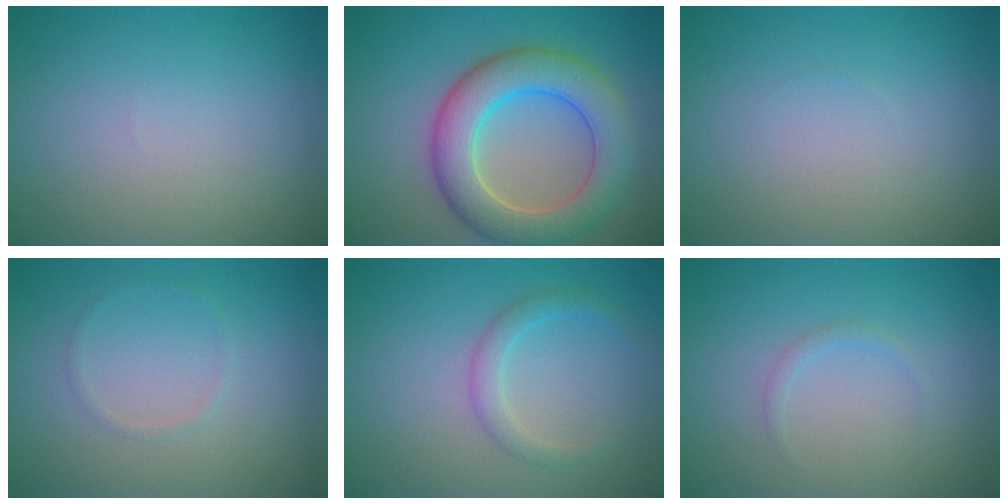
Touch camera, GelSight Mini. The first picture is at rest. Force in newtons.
{"total": 7.8, "press": 7.7, "slide": 0.4}
{"total": 0.0}
{"total": 0.6, "press": 0.6, "slide": 0.1}
{"total": 2.0, "press": 2.0, "slide": 0.1}
{"total": 0.8, "press": 0.8, "slide": 0.1}